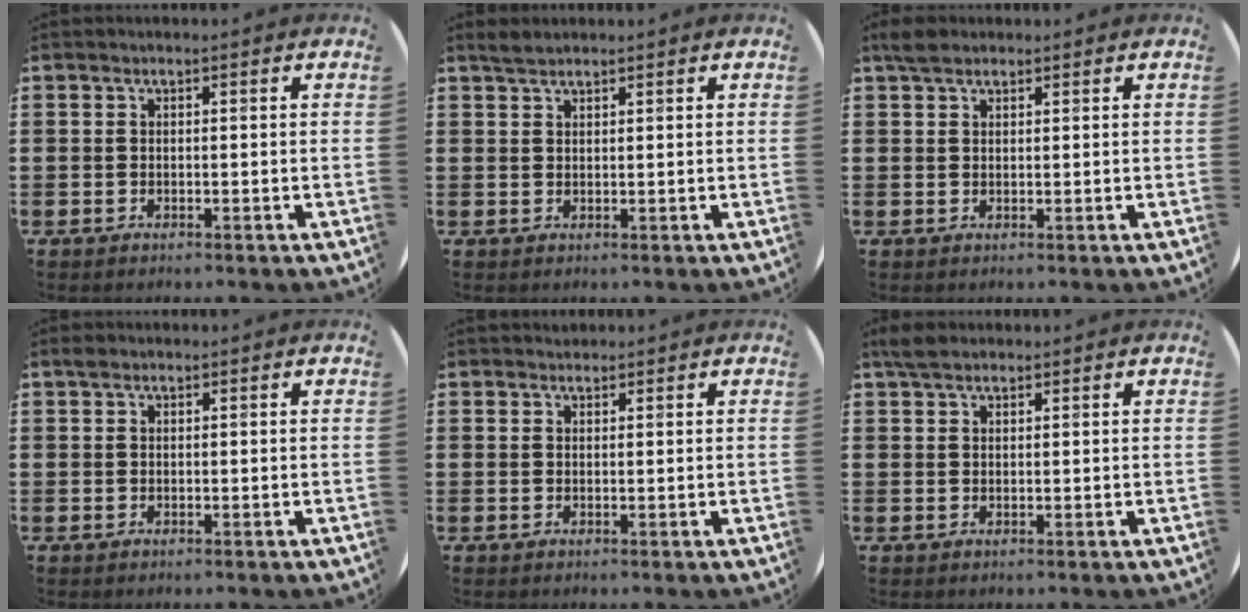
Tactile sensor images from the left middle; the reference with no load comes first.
{"total": 1.7, "force": [1.6, 0.3, 0.4], "torque": [-0.012, 0.002, 0.030]}
{"total": 2.4, "force": [2.0, 1.0, 0.8], "torque": [-0.012, 0.003, 0.036]}
{"total": 0.6, "force": [0.5, 0.4, 0.2], "torque": [0.002, -0.002, 0.008]}
{"total": 0.8, "force": [0.7, 0.2, -0.1], "torque": [0.000, 0.002, 0.015]}
{"total": 2.5, "force": [2.1, 1.0, 0.9], "torque": [-0.016, 0.003, 0.038]}